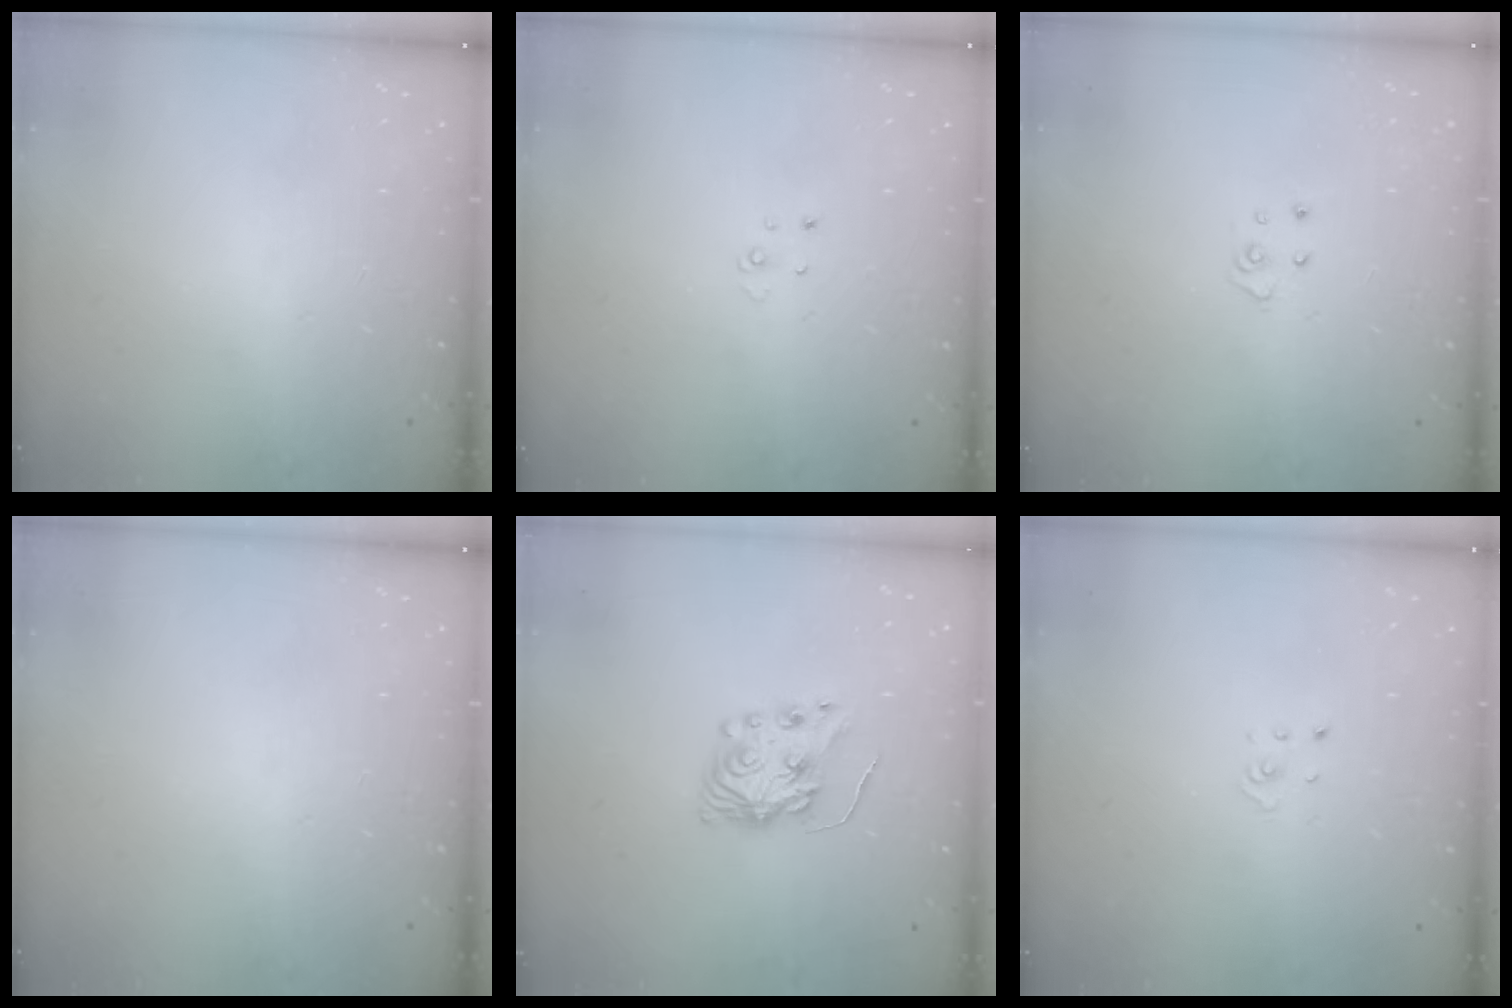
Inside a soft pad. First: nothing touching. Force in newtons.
{"total": 2.6, "press": 2.6, "slide": 0.3}
{"total": 2.9, "press": 2.9, "slide": 0.3}
{"total": 0.0}
{"total": 7.5, "press": 7.5, "slide": 0.7}
{"total": 0.9, "press": 0.9, "slide": 0.1}